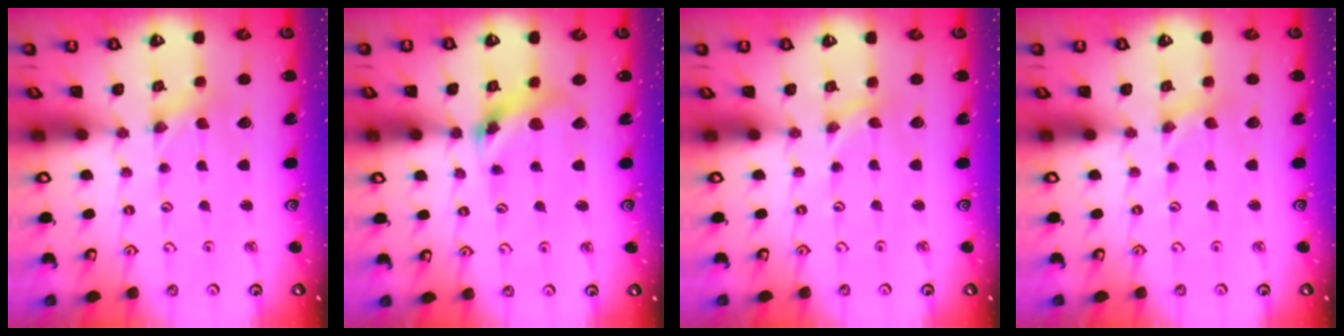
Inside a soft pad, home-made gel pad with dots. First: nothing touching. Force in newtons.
{"total": 11.3, "press": 11.2, "slide": 1.4}
{"total": 0.0}
{"total": 0.0}